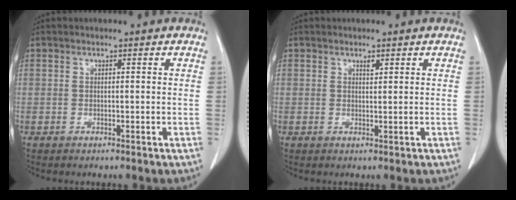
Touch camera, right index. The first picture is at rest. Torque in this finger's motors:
{"motor_torque": [0.02, 0.01, 0.00, 0.00]}